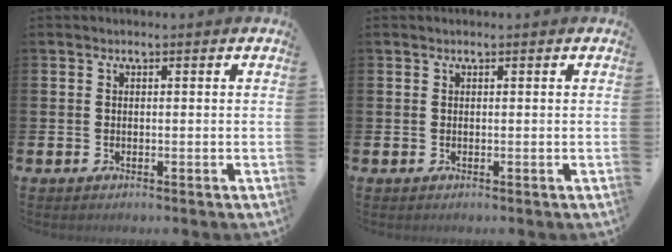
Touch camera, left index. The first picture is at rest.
{"total": 0.0}